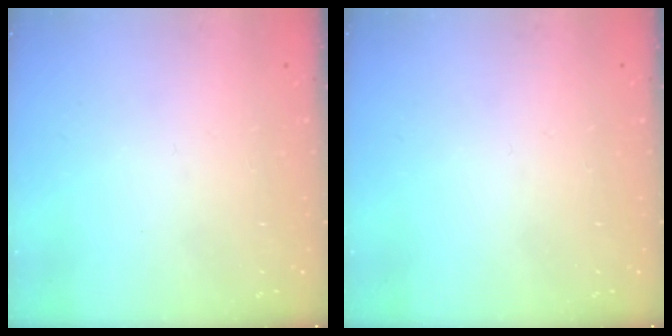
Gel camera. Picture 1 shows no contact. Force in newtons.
{"total": 0.0}